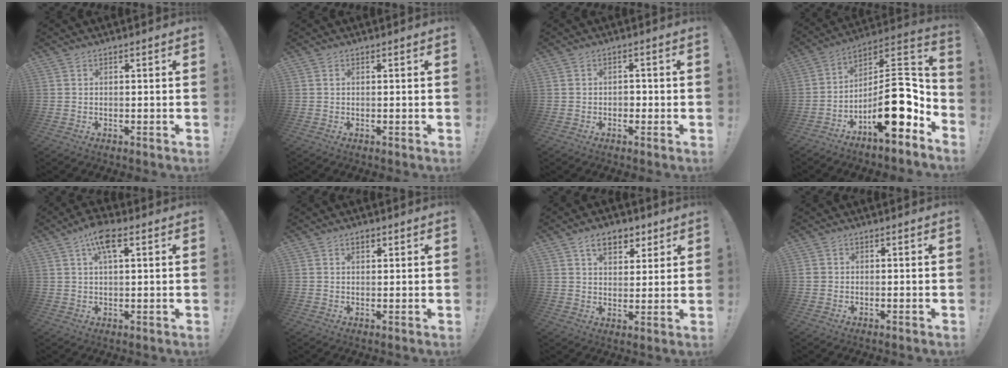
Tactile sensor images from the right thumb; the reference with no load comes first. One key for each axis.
{"total": 0.0}
{"total": 1.9, "fx": -0.6, "fy": 1.6, "fz": 0.8, "tx": -0.013, "ty": 0.004, "tz": -0.012}
{"total": 18.4, "fx": -5.7, "fy": 7.1, "fz": 16.0, "tx": -0.240, "ty": 0.022, "tz": -0.087}
{"total": 7.5, "fx": 3.4, "fy": 2.9, "fz": 6.0, "tx": -0.102, "ty": -0.003, "tz": 0.058}
{"total": 1.9, "fx": 1.0, "fy": 1.1, "fz": 1.1, "tx": -0.014, "ty": -0.001, "tz": 0.015}
{"total": 8.8, "fx": 4.8, "fy": 5.5, "fz": 4.8, "tx": -0.067, "ty": -0.011, "tz": 0.088}
{"total": 1.0, "fx": -0.1, "fy": 1.0, "fz": 0.2, "tx": -0.003, "ty": 0.002, "tz": -0.002}